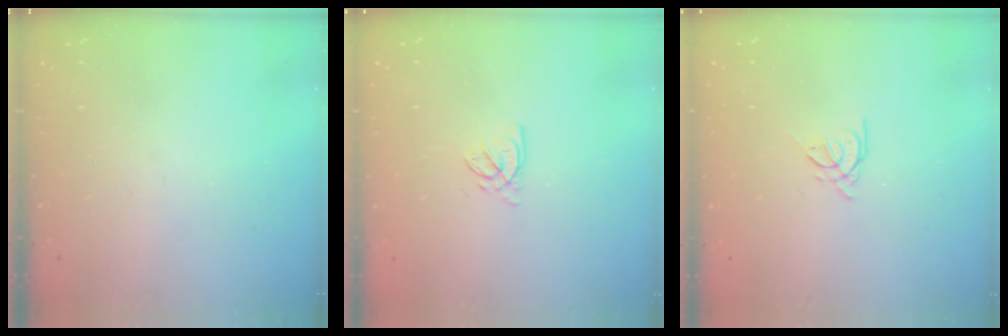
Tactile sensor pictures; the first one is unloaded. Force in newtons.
{"total": 2.3, "press": 2.3, "slide": 0.3}
{"total": 1.9, "press": 1.8, "slide": 0.5}